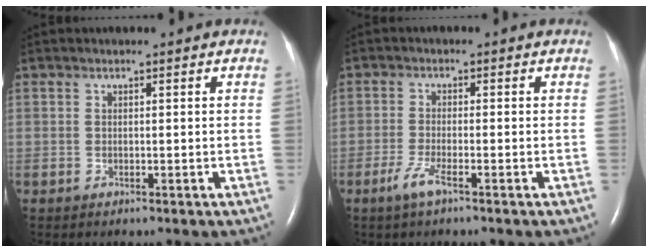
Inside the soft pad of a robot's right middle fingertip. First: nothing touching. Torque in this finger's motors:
{"motor_torque": [0.50, -0.45, 0.19, 0.06]}